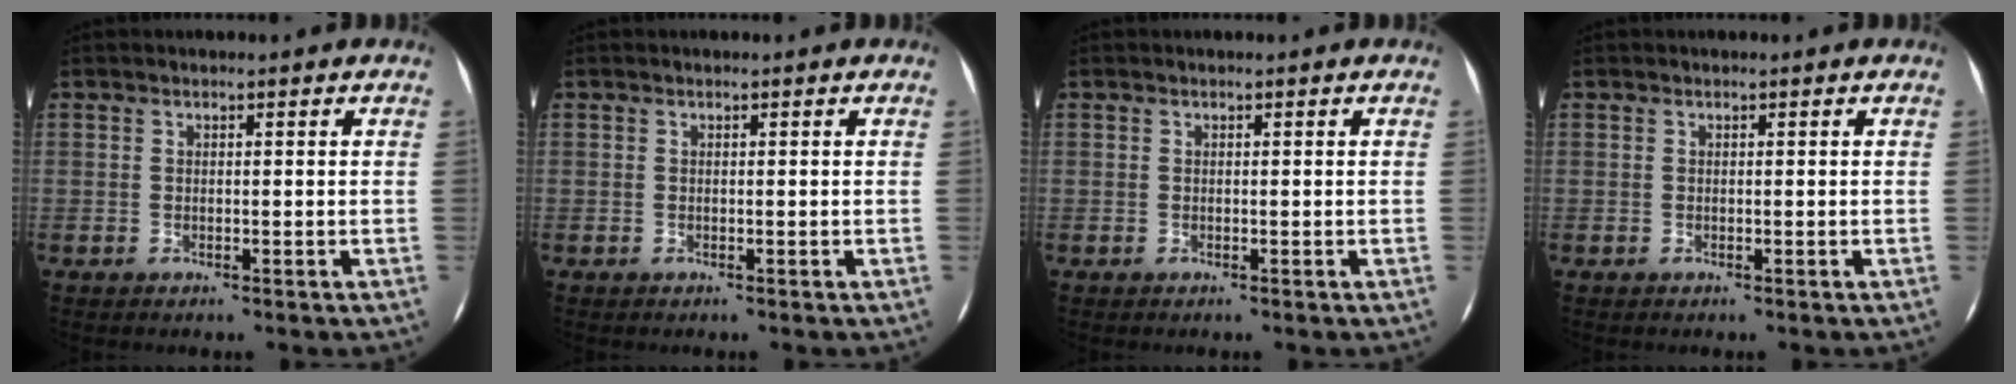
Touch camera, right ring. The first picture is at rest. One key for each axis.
{"total": 0.0}
{"total": 0.0}
{"total": 0.0}